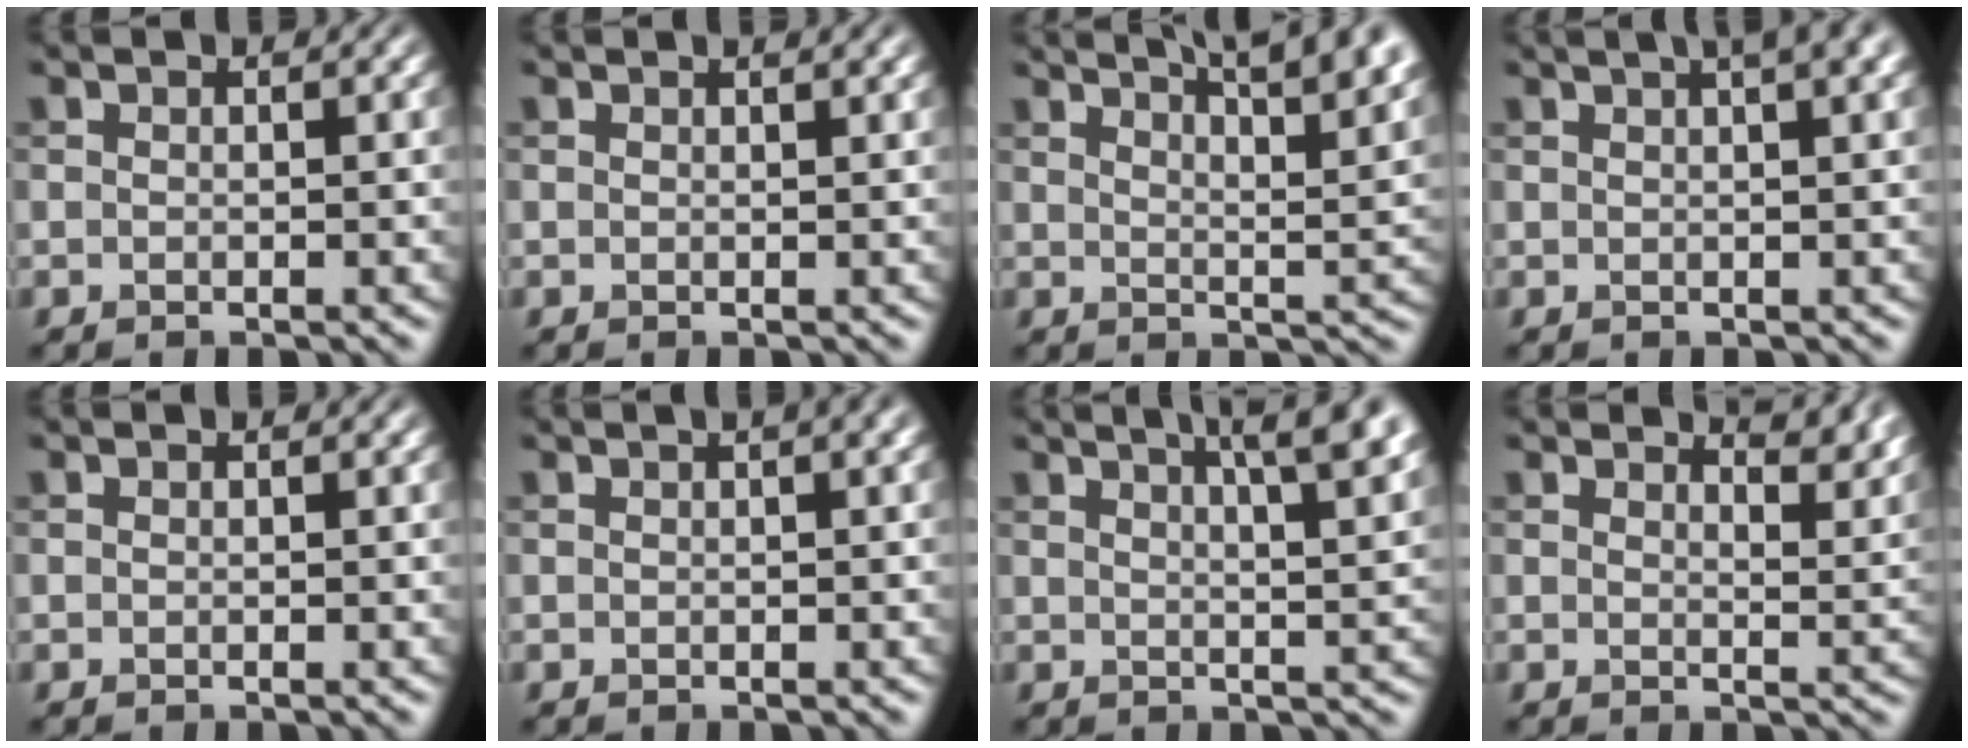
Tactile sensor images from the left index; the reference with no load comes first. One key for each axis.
{"total": 1.0, "fx": 0.8, "fy": 0.2, "fz": 0.6, "tx": -0.003, "ty": 0.002, "tz": 0.010}
{"total": 11.7, "fx": 8.2, "fy": 3.5, "fz": 7.5, "tx": -0.061, "ty": 0.036, "tz": 0.073}
{"total": 5.2, "fx": 3.0, "fy": 1.6, "fz": 3.9, "tx": -0.031, "ty": 0.019, "tz": 0.018}
{"total": 0.0}
{"total": 3.0, "fx": 1.4, "fy": 1.1, "fz": 2.5, "tx": -0.018, "ty": 0.012, "tz": 0.009}
{"total": 8.8, "fx": 5.2, "fy": 2.8, "fz": 6.5, "tx": -0.047, "ty": 0.039, "tz": 0.044}
{"total": 4.4, "fx": 3.7, "fy": 1.1, "fz": 2.0, "tx": -0.024, "ty": -0.002, "tz": 0.044}